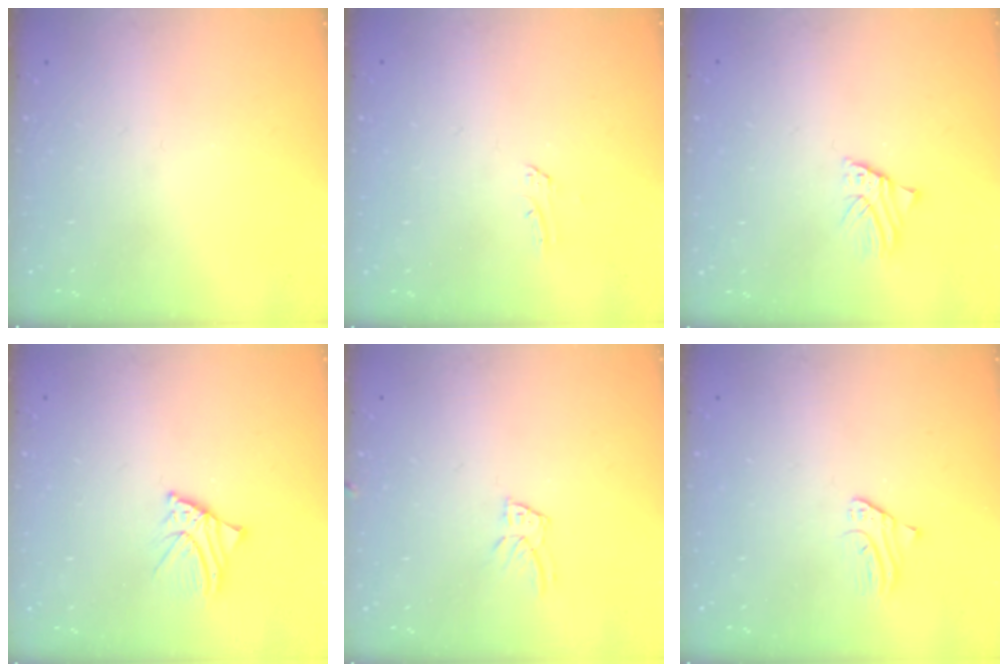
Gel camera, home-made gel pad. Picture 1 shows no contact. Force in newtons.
{"total": 1.5, "press": 1.4, "slide": 0.1}
{"total": 2.1, "press": 2.1, "slide": 0.2}
{"total": 2.7, "press": 2.7, "slide": 0.4}
{"total": 6.7, "press": 6.7, "slide": 0.4}
{"total": 1.7, "press": 1.7, "slide": 0.3}